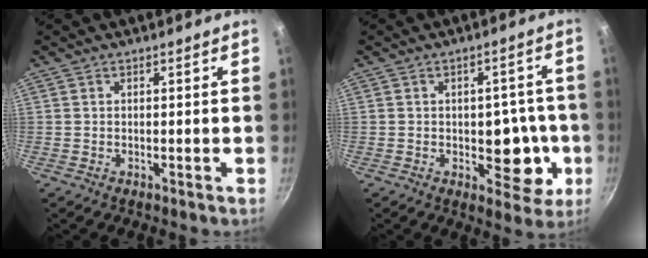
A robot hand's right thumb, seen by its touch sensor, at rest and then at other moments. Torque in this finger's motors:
{"motor_torque": [1.48, 1.16, 1.28, -0.62, 0.09]}